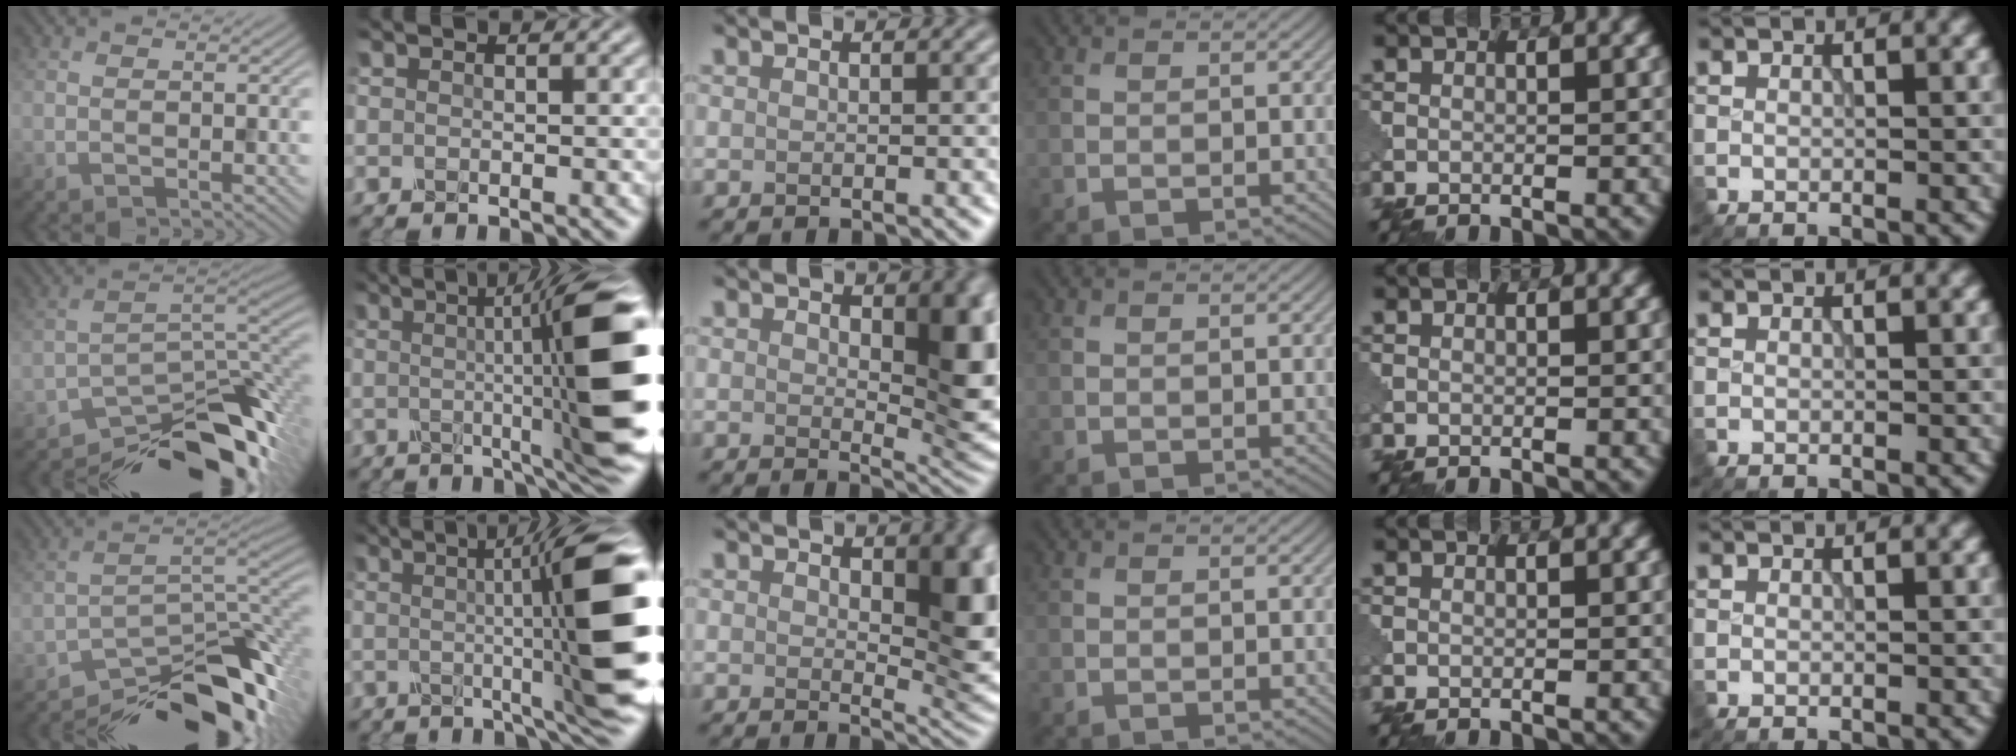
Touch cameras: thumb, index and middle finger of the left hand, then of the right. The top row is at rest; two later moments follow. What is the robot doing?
{"motion": "shake", "object": "sieve"}